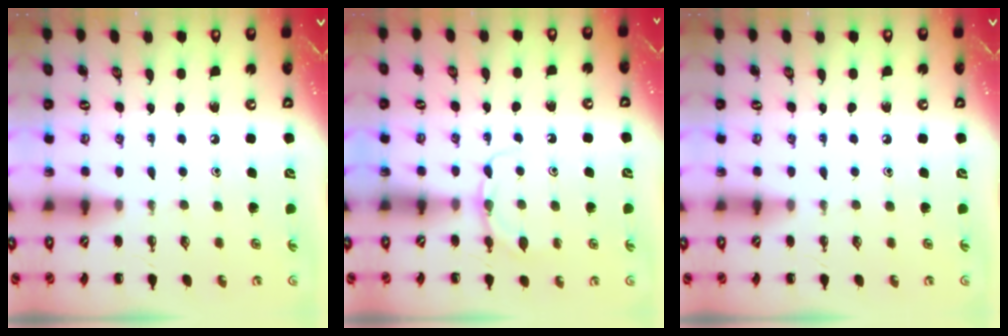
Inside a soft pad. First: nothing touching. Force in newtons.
{"total": 5.5, "press": 5.3, "slide": 1.5}
{"total": 0.0}